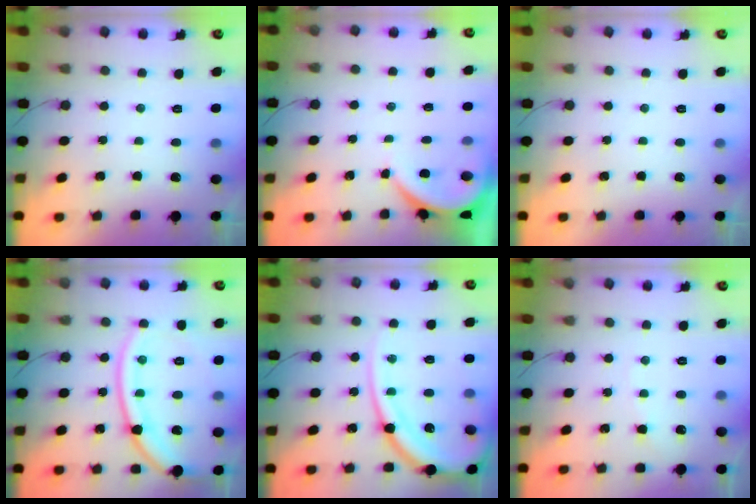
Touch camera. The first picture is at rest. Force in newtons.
{"total": 3.5, "press": 3.4, "slide": 0.5}
{"total": 0.0}
{"total": 17.1, "press": 17.0, "slide": 2.0}
{"total": 16.5, "press": 16.5, "slide": 1.4}
{"total": 3.0, "press": 3.0, "slide": 0.3}